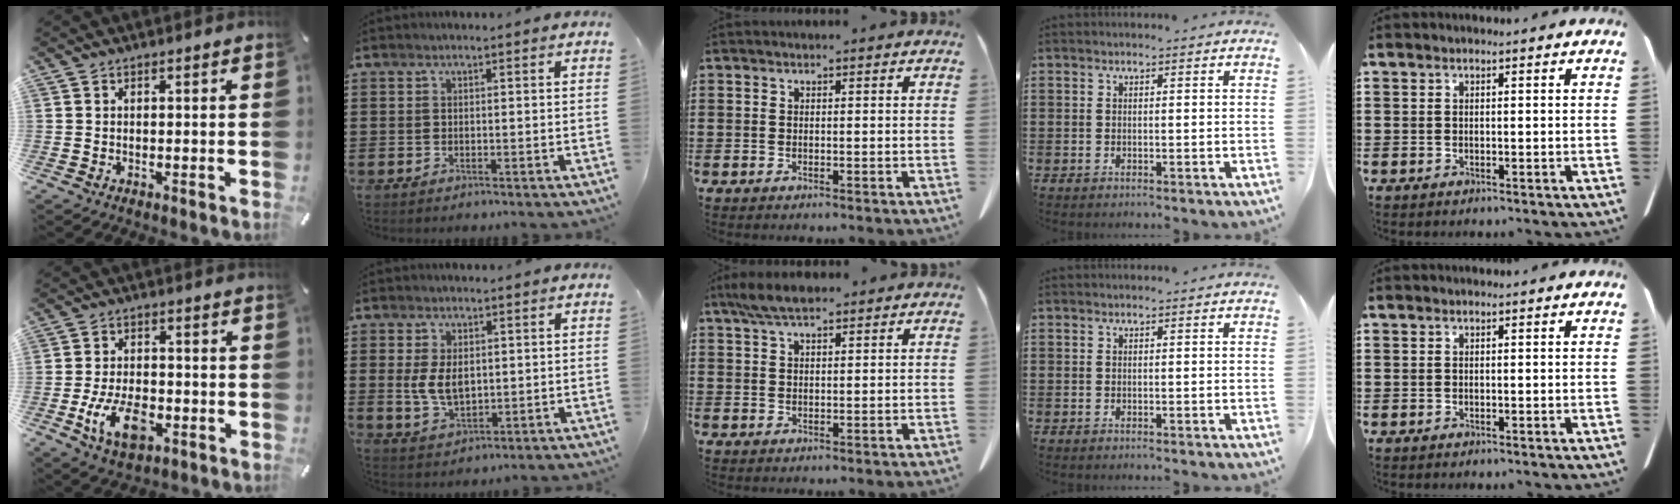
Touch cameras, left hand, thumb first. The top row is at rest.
{"thumb": {"total": 10.9, "force": [-3.8, 6.3, 8.0], "torque": [-0.166, 0.001, -0.069]}, "index": {"total": 5.3, "force": [0.7, 3.2, 4.2], "torque": [-0.092, 0.001, 0.009]}, "middle": {"total": 4.6, "force": [3.3, 1.1, 3.0], "torque": [-0.066, -0.002, 0.063]}}